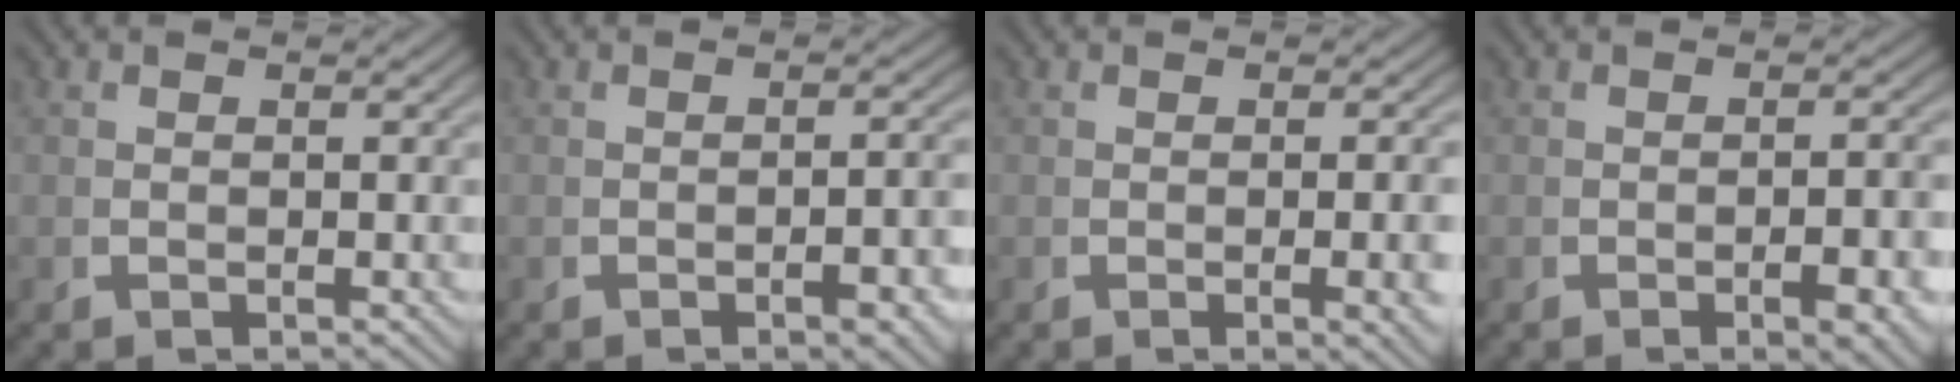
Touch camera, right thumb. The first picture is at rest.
{"total": 2.2, "force": [-1.1, 0.5, 1.9], "torque": [-0.022, 0.007, -0.017]}
{"total": 2.7, "force": [-0.4, 0.5, 2.6], "torque": [-0.033, 0.003, -0.007]}
{"total": 2.9, "force": [-1.1, 0.8, 2.6], "torque": [-0.032, 0.005, -0.018]}